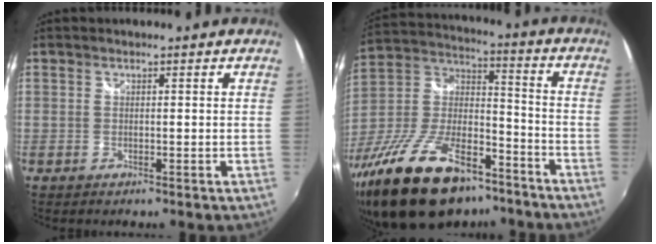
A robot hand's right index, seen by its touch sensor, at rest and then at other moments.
{"total": 26.1, "force": [-17.5, 11.6, 15.6], "torque": [-0.309, -0.008, -0.283]}